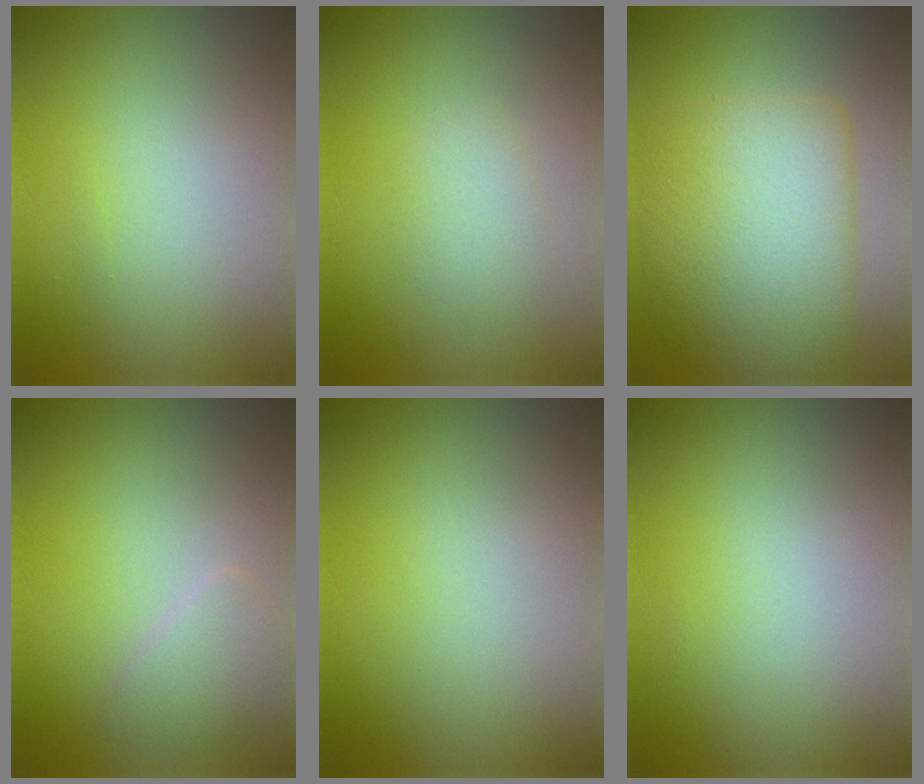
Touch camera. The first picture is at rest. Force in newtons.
{"total": 1.4, "press": 1.4, "slide": 0.1}
{"total": 7.5, "press": 7.5, "slide": 0.4}
{"total": 1.8, "press": 1.8, "slide": 0.1}
{"total": 0.0}
{"total": 0.0}